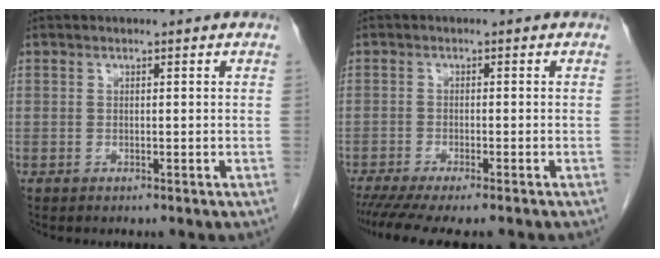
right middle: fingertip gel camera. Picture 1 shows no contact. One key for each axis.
{"total": 9.1, "fx": -7.6, "fy": 0.9, "fz": 4.9, "tx": -0.065, "ty": -0.017, "tz": -0.117}